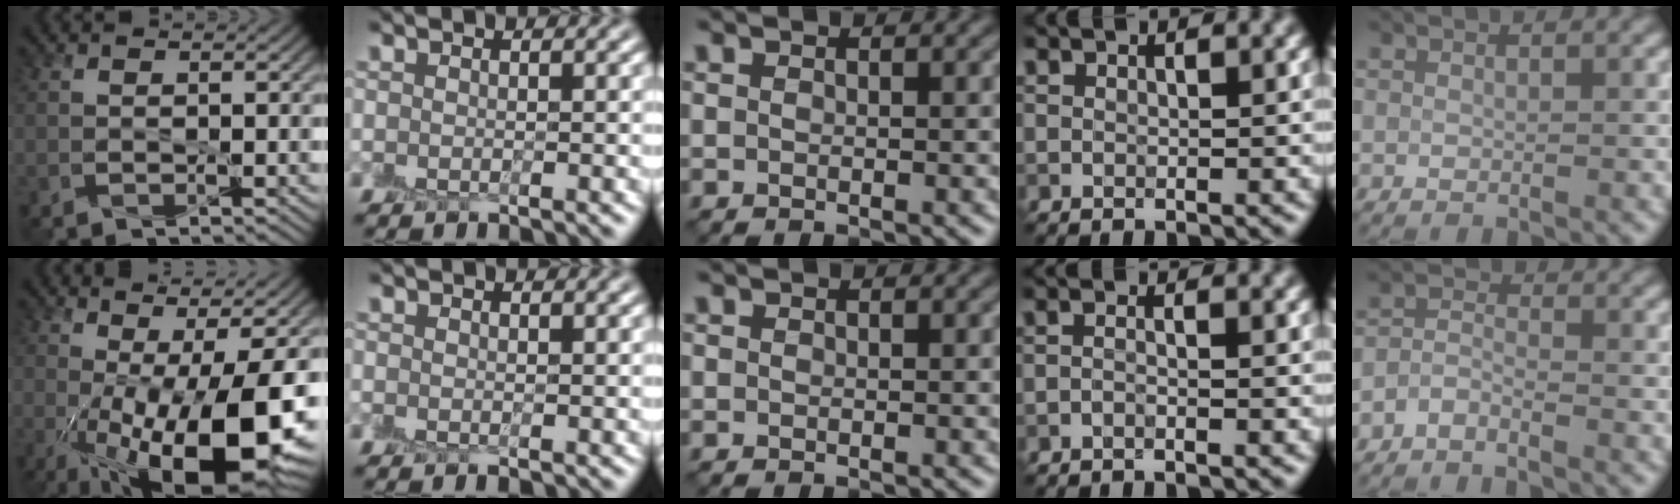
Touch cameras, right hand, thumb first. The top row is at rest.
{"thumb": {"total": 18.0, "force": [-4.1, 6.5, 16.3], "torque": [-0.258, -0.017, -0.053]}, "index": {"total": 0.6, "force": [-0.2, 0.5, 0.4], "torque": [-0.007, -0.004, -0.003]}, "ring": {"total": 1.0, "force": [-0.9, 0.1, 0.6], "torque": [-0.013, -0.003, -0.022]}, "little": {"total": 1.6, "force": [-1.3, 0.5, 0.9], "torque": [-0.021, 0.002, -0.031]}}